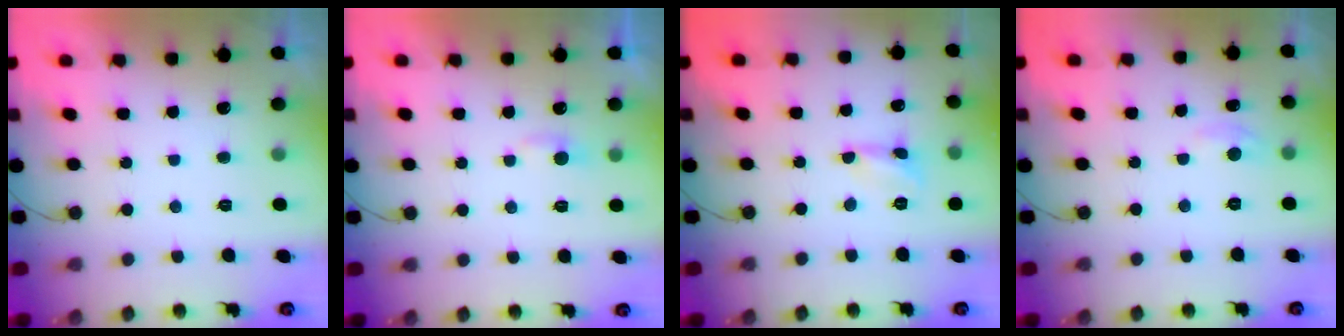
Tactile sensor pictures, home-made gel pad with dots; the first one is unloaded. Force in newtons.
{"total": 3.3, "press": 3.3, "slide": 0.4}
{"total": 1.6, "press": 1.6, "slide": 0.1}
{"total": 2.6, "press": 2.6, "slide": 0.3}